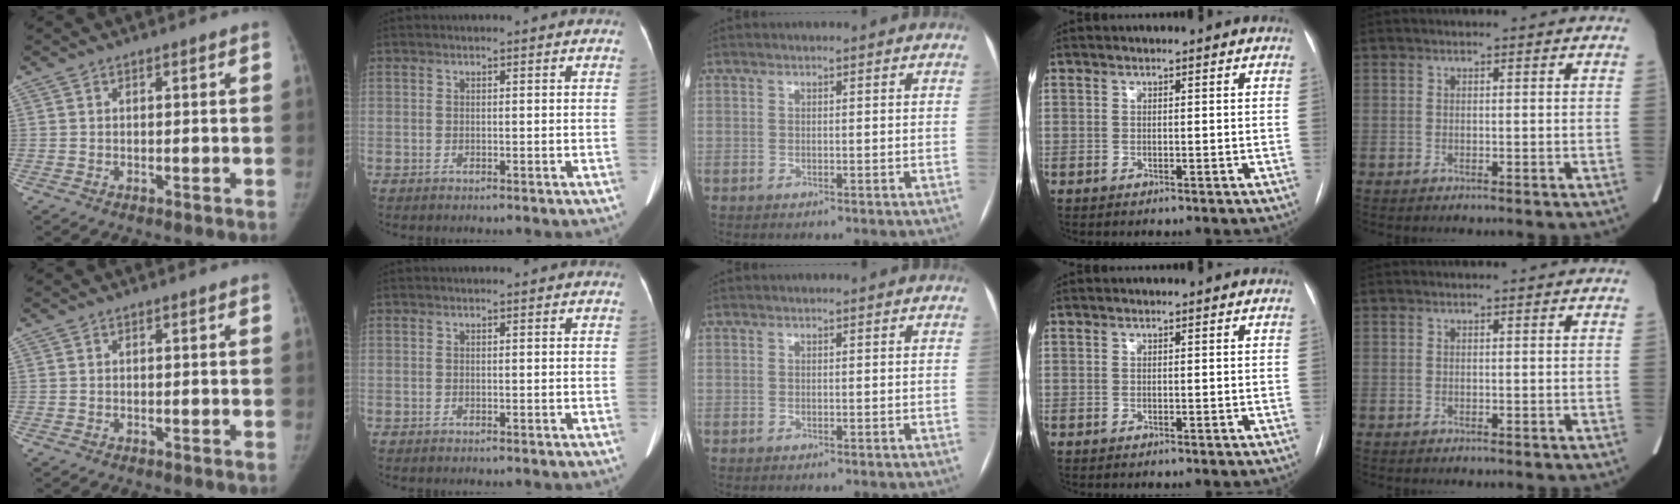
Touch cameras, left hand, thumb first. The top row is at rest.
{}